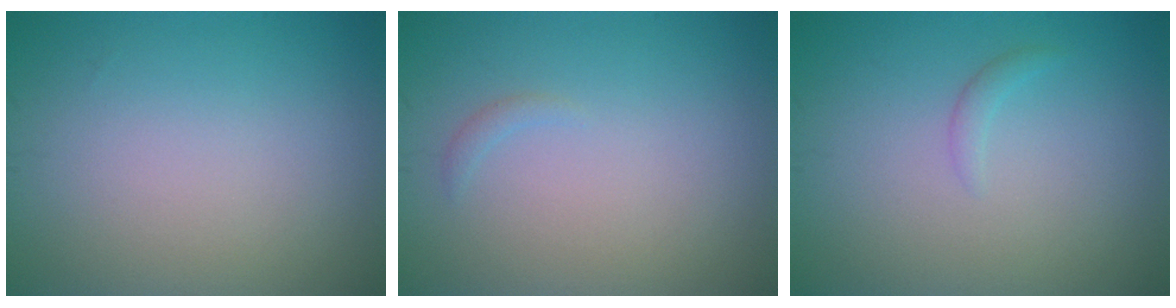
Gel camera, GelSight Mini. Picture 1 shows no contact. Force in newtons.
{"total": 0.6, "press": 0.6, "slide": 0.1}
{"total": 0.8, "press": 0.8, "slide": 0.0}